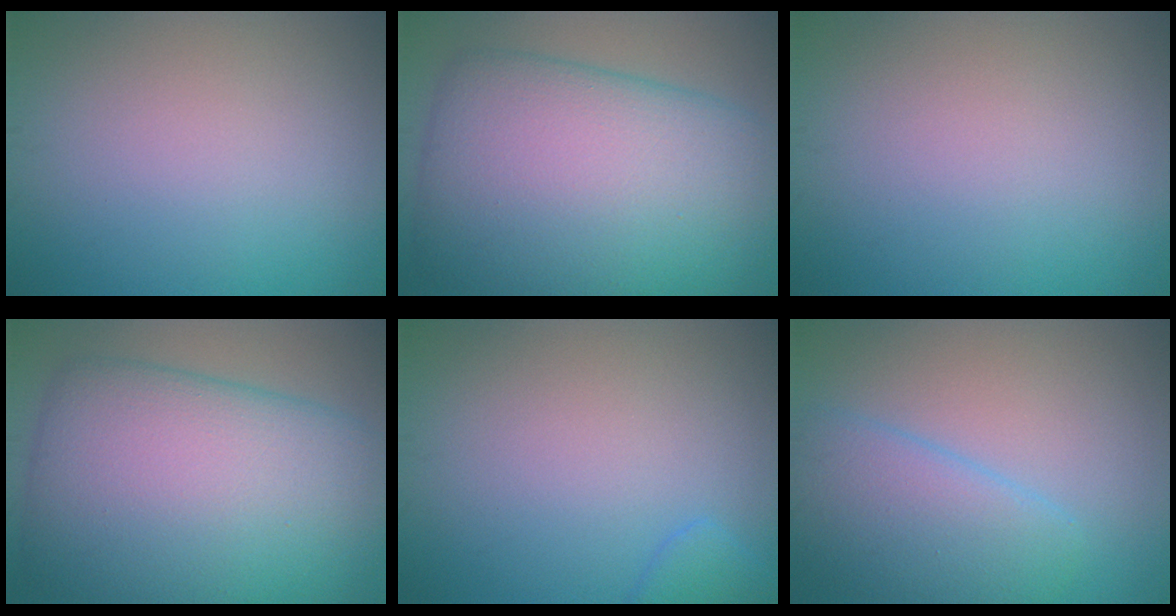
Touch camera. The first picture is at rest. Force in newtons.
{"total": 12.9, "press": 12.9, "slide": 0.4}
{"total": 0.0}
{"total": 12.9, "press": 12.9, "slide": 0.4}
{"total": 1.6, "press": 1.6, "slide": 0.1}
{"total": 4.8, "press": 4.8, "slide": 0.2}